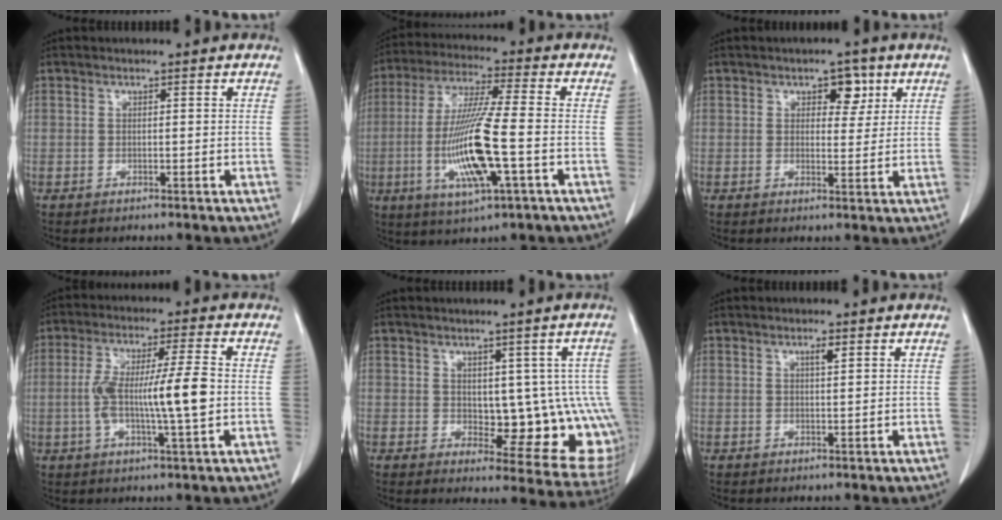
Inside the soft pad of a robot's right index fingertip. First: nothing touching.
{"total": 14.3, "force": [-3.2, 1.0, 13.9], "torque": [-0.283, -0.016, -0.062]}
{"total": 4.0, "force": [2.0, 2.3, 2.7], "torque": [-0.029, 0.004, 0.027]}
{"total": 10.7, "force": [-1.0, 0.6, 10.7], "torque": [-0.199, 0.006, -0.022]}
{"total": 11.7, "force": [0.5, 5.1, 10.5], "torque": [-0.108, 0.001, 0.018]}
{"total": 1.3, "force": [0.7, 0.1, 1.1], "torque": [-0.019, -0.001, 0.010]}